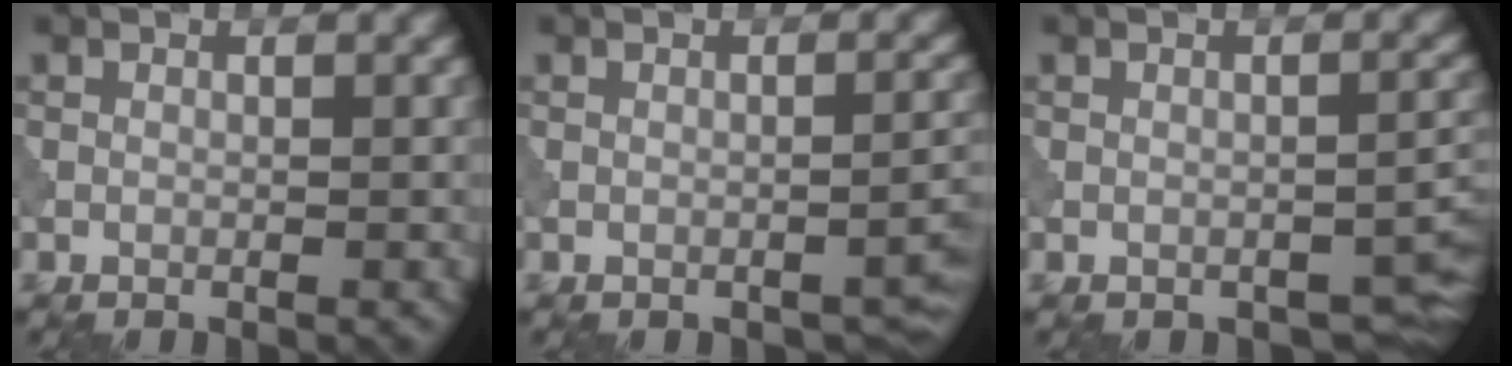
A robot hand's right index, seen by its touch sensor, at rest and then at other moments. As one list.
[{"total": 2.1, "force": [-1.4, 0.7, 1.4], "torque": [-0.016, 0.001, -0.020]}, {"total": 2.5, "force": [-1.5, 1.1, 1.6], "torque": [-0.016, -0.002, -0.016]}]